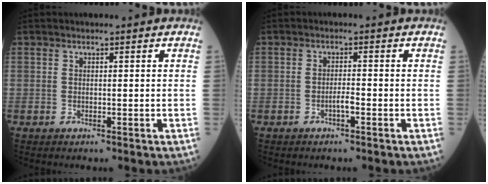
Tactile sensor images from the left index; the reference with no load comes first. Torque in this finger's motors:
{"motor_torque": [0.33, 0.22, 0.02, 0.01]}